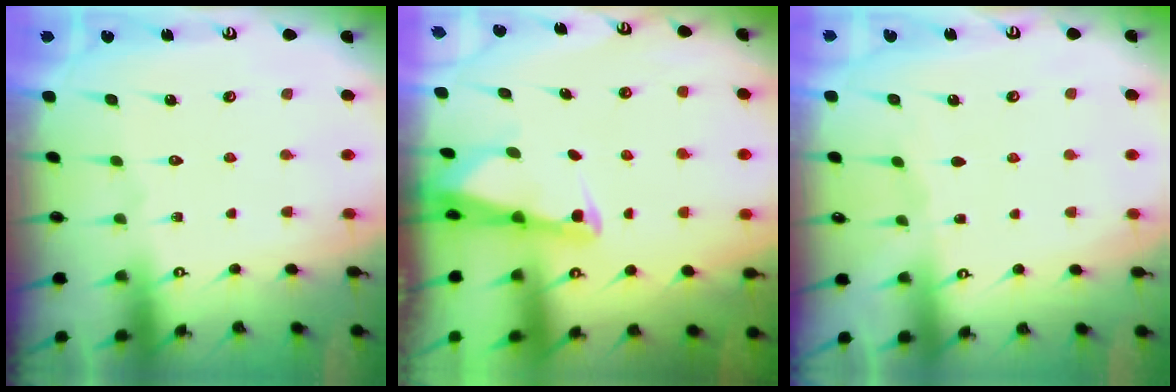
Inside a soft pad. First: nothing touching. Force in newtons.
{"total": 2.4, "press": 2.4, "slide": 0.3}
{"total": 1.5, "press": 1.5, "slide": 0.3}